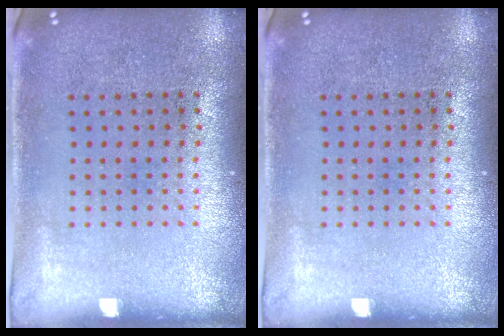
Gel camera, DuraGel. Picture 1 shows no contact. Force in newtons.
{"total": 0.0}